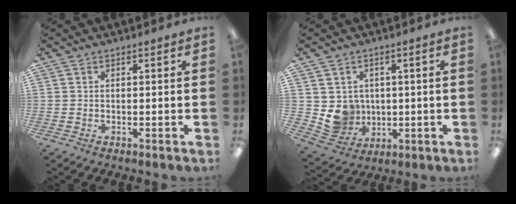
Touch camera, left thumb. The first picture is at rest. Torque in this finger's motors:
{"motor_torque": [-0.33, 0.49, 0.37, -0.39, 0.03]}